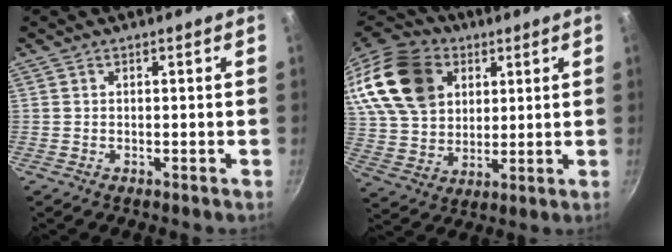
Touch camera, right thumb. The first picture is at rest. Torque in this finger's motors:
{"motor_torque": [-0.08, 2.02, 0.83, -0.56, 0.20]}